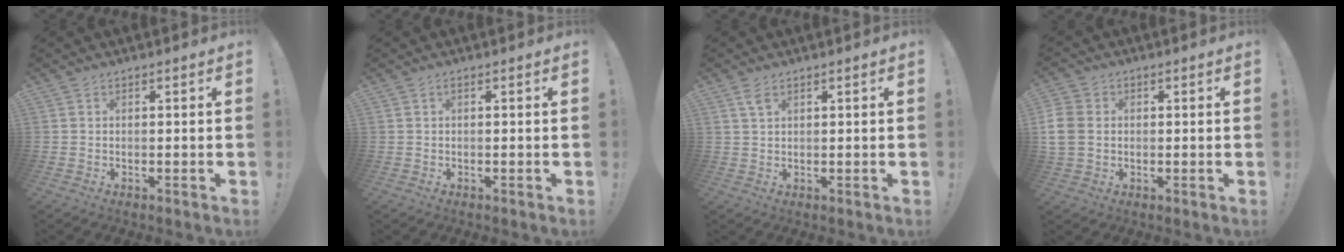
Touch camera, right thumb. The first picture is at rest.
{"total": 0.7, "force": [-0.2, 0.0, 0.6], "torque": [-0.019, 0.003, -0.003]}
{"total": 3.0, "force": [1.6, 1.4, 2.2], "torque": [-0.042, -0.002, 0.028]}
{"total": 7.5, "force": [0.3, 6.2, 4.2], "torque": [-0.090, 0.003, 0.010]}